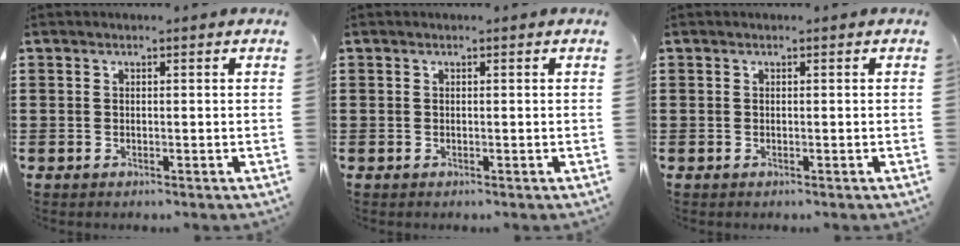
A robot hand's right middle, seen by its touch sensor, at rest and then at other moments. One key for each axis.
{"total": 0.0}
{"total": 0.0}